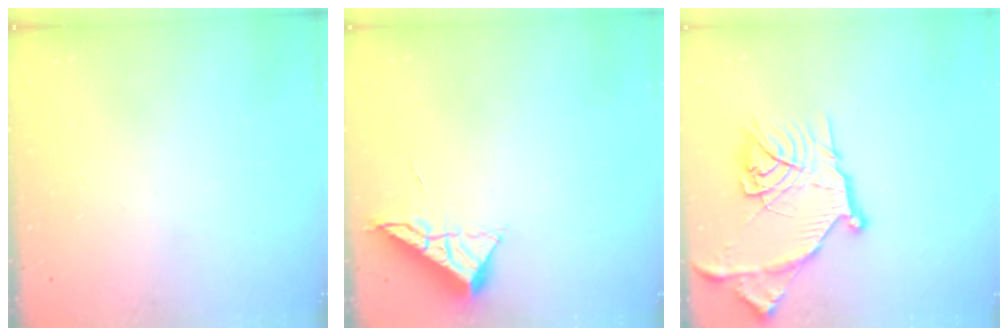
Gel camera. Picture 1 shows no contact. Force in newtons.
{"total": 6.0, "press": 5.9, "slide": 0.6}
{"total": 20.3, "press": 20.2, "slide": 1.6}